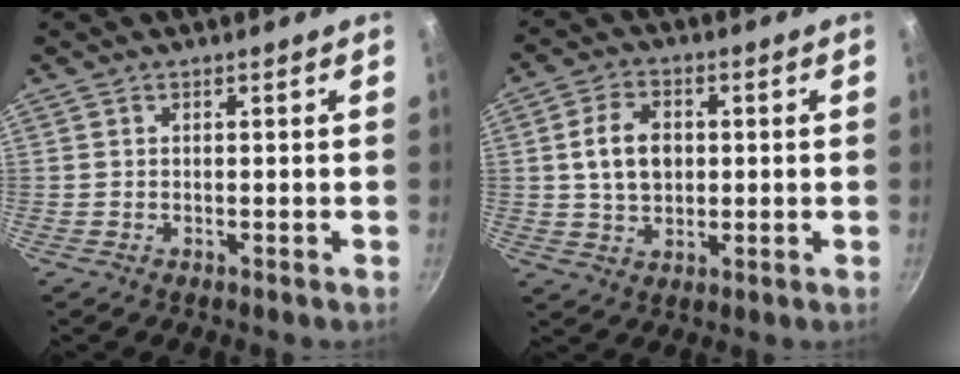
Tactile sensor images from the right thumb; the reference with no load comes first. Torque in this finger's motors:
{"motor_torque": [-0.14, 0.34, 0.23, 0.01, 0.06]}